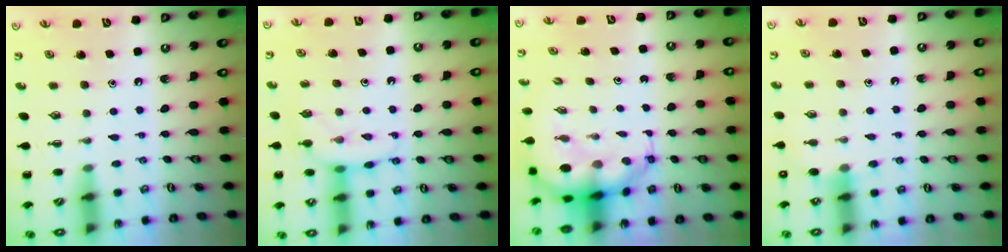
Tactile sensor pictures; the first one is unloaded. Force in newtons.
{"total": 8.3, "press": 8.3, "slide": 0.7}
{"total": 8.5, "press": 7.9, "slide": 3.0}
{"total": 5.6, "press": 5.4, "slide": 1.6}